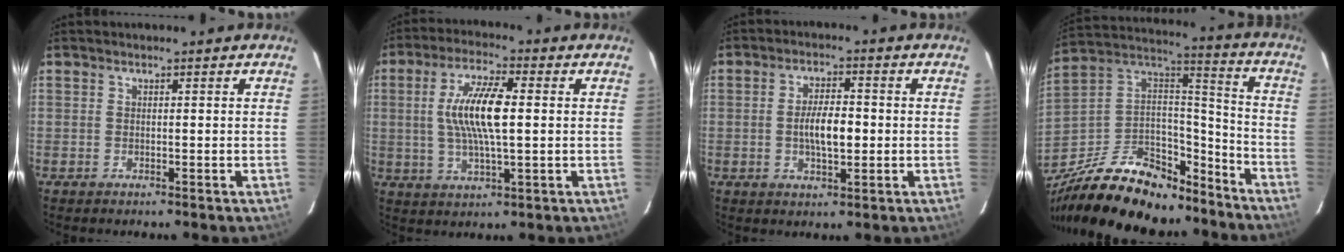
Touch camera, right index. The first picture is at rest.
{"total": 11.1, "force": [1.0, 2.7, 10.8], "torque": [-0.211, 0.006, 0.020]}
{"total": 6.5, "force": [-0.6, 2.4, 6.0], "torque": [-0.110, 0.003, -0.008]}
{"total": 29.2, "force": [-21.4, 13.3, 14.8], "torque": [-0.301, 0.027, -0.329]}